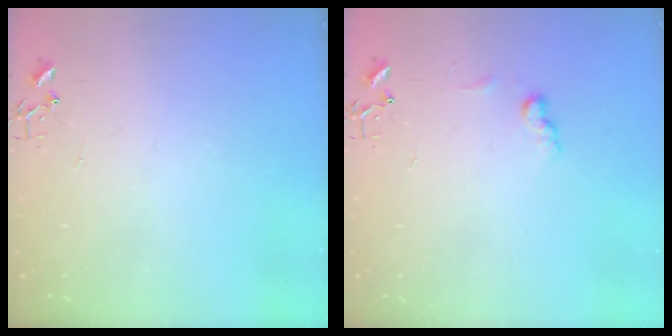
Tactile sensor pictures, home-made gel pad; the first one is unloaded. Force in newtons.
{"total": 6.2, "press": 6.1, "slide": 0.9}